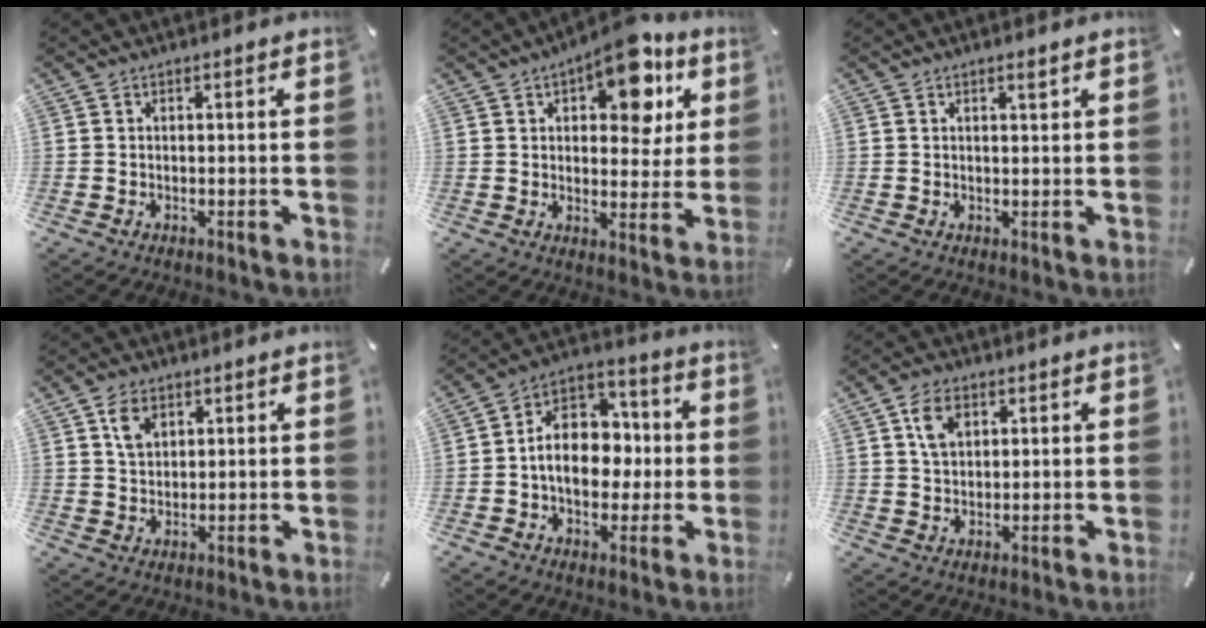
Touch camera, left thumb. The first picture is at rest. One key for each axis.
{"total": 13.6, "fx": 7.8, "fy": 6.9, "fz": 8.8, "tx": -0.107, "ty": -0.043, "tz": 0.130}
{"total": 1.3, "fx": 1.0, "fy": 0.3, "fz": 0.9, "tx": -0.018, "ty": -0.001, "tz": 0.017}
{"total": 5.0, "fx": 2.5, "fy": 3.5, "fz": 2.5, "tx": -0.042, "ty": 0.000, "tz": 0.043}
{"total": 12.7, "fx": -1.3, "fy": 10.0, "fz": 7.7, "tx": -0.131, "ty": 0.009, "tz": -0.020}
{"total": 6.1, "fx": 2.5, "fy": 4.3, "fz": 3.6, "tx": -0.064, "ty": 0.003, "tz": 0.044}